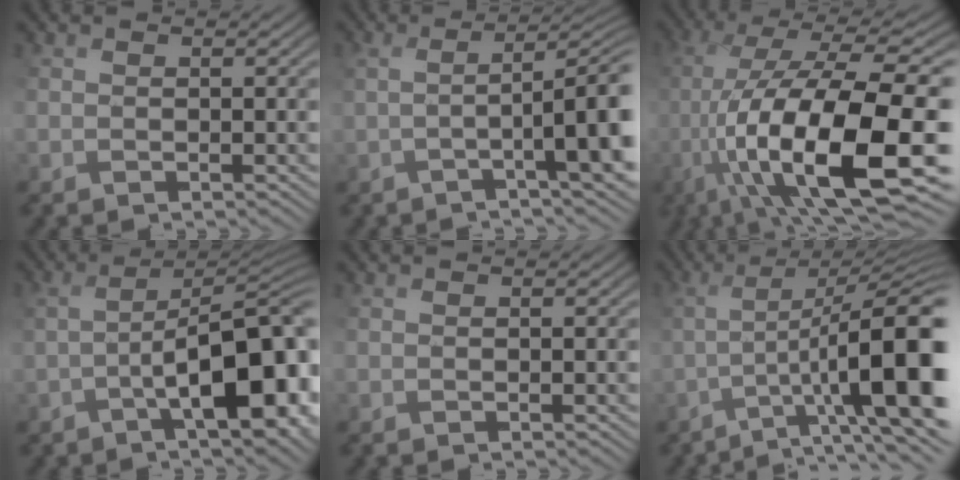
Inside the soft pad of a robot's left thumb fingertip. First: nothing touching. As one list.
[{"total": 9.4, "force": [-1.7, 1.6, 9.1], "torque": [-0.119, 0.006, -0.020]}, {"total": 17.6, "force": [-3.0, 7.3, 15.8], "torque": [-0.304, 0.005, -0.034]}, {"total": 12.9, "force": [-4.4, 4.1, 11.4], "torque": [-0.140, 0.017, -0.052]}, {"total": 0.0}, {"total": 14.0, "force": [-2.9, 4.2, 13.1], "torque": [-0.208, -0.010, -0.019]}]